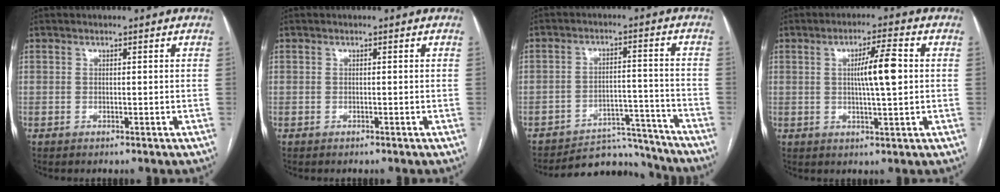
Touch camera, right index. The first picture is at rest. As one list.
[{"total": 0.0}, {"total": 10.9, "force": [-10.7, 2.3, -0.6], "torque": [0.026, 0.033, -0.156]}, {"total": 6.7, "force": [0.7, 0.5, 6.6], "torque": [-0.110, 0.008, 0.011]}]